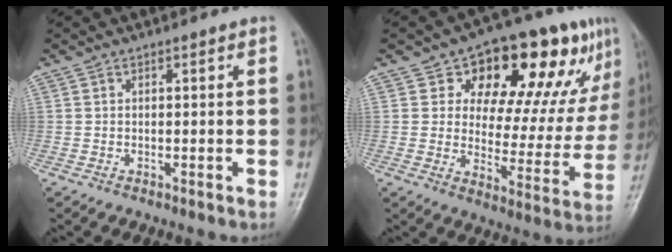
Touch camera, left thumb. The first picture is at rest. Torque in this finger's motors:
{"motor_torque": [0.63, 0.55, 0.25, -0.29, 0.13]}